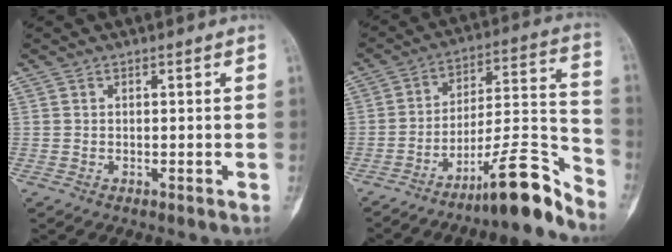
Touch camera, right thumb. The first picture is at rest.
{"total": 15.1, "force": [-11.5, 2.2, 9.5], "torque": [-0.128, 0.115, -0.186]}